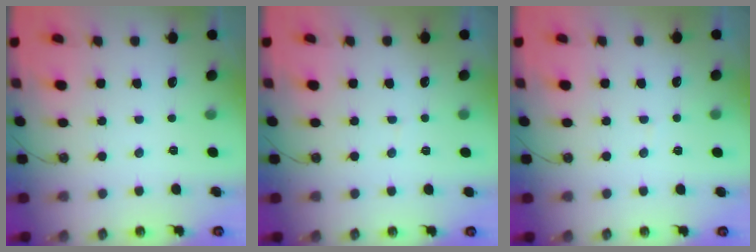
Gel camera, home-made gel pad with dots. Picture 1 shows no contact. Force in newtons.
{"total": 2.6, "press": 2.0, "slide": 1.6}
{"total": 2.6, "press": 2.6, "slide": 0.2}